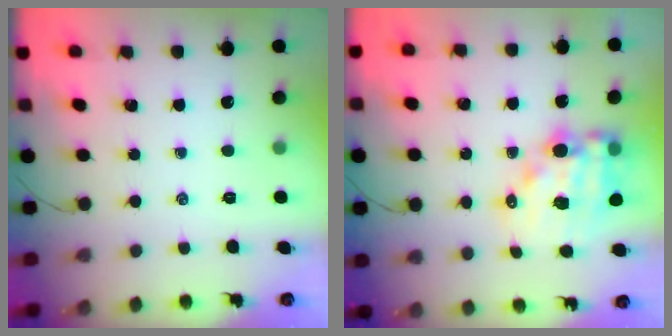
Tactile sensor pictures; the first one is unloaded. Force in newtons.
{"total": 13.3, "press": 12.9, "slide": 3.1}